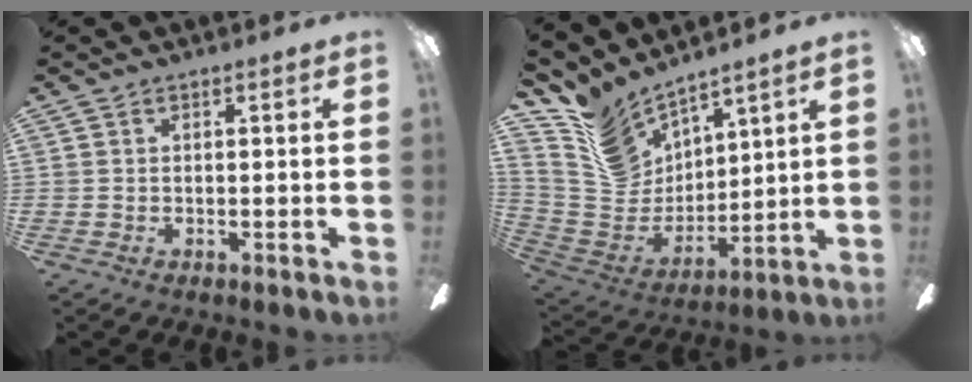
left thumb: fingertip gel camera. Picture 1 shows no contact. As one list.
[{"total": 12.5, "force": [10.0, 6.8, 3.3], "torque": [-0.103, -0.075, 0.198]}]